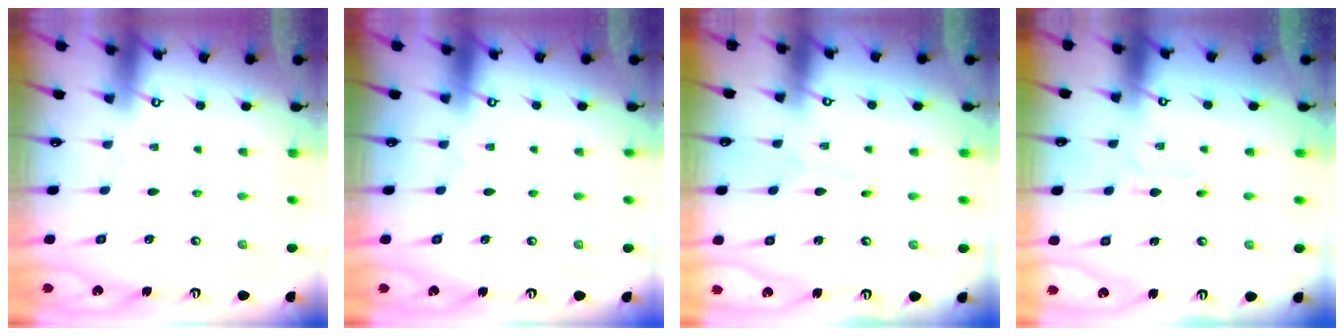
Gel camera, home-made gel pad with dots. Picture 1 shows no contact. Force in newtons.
{"total": 0.0}
{"total": 2.7, "press": 2.7, "slide": 0.3}
{"total": 2.7, "press": 2.7, "slide": 0.1}